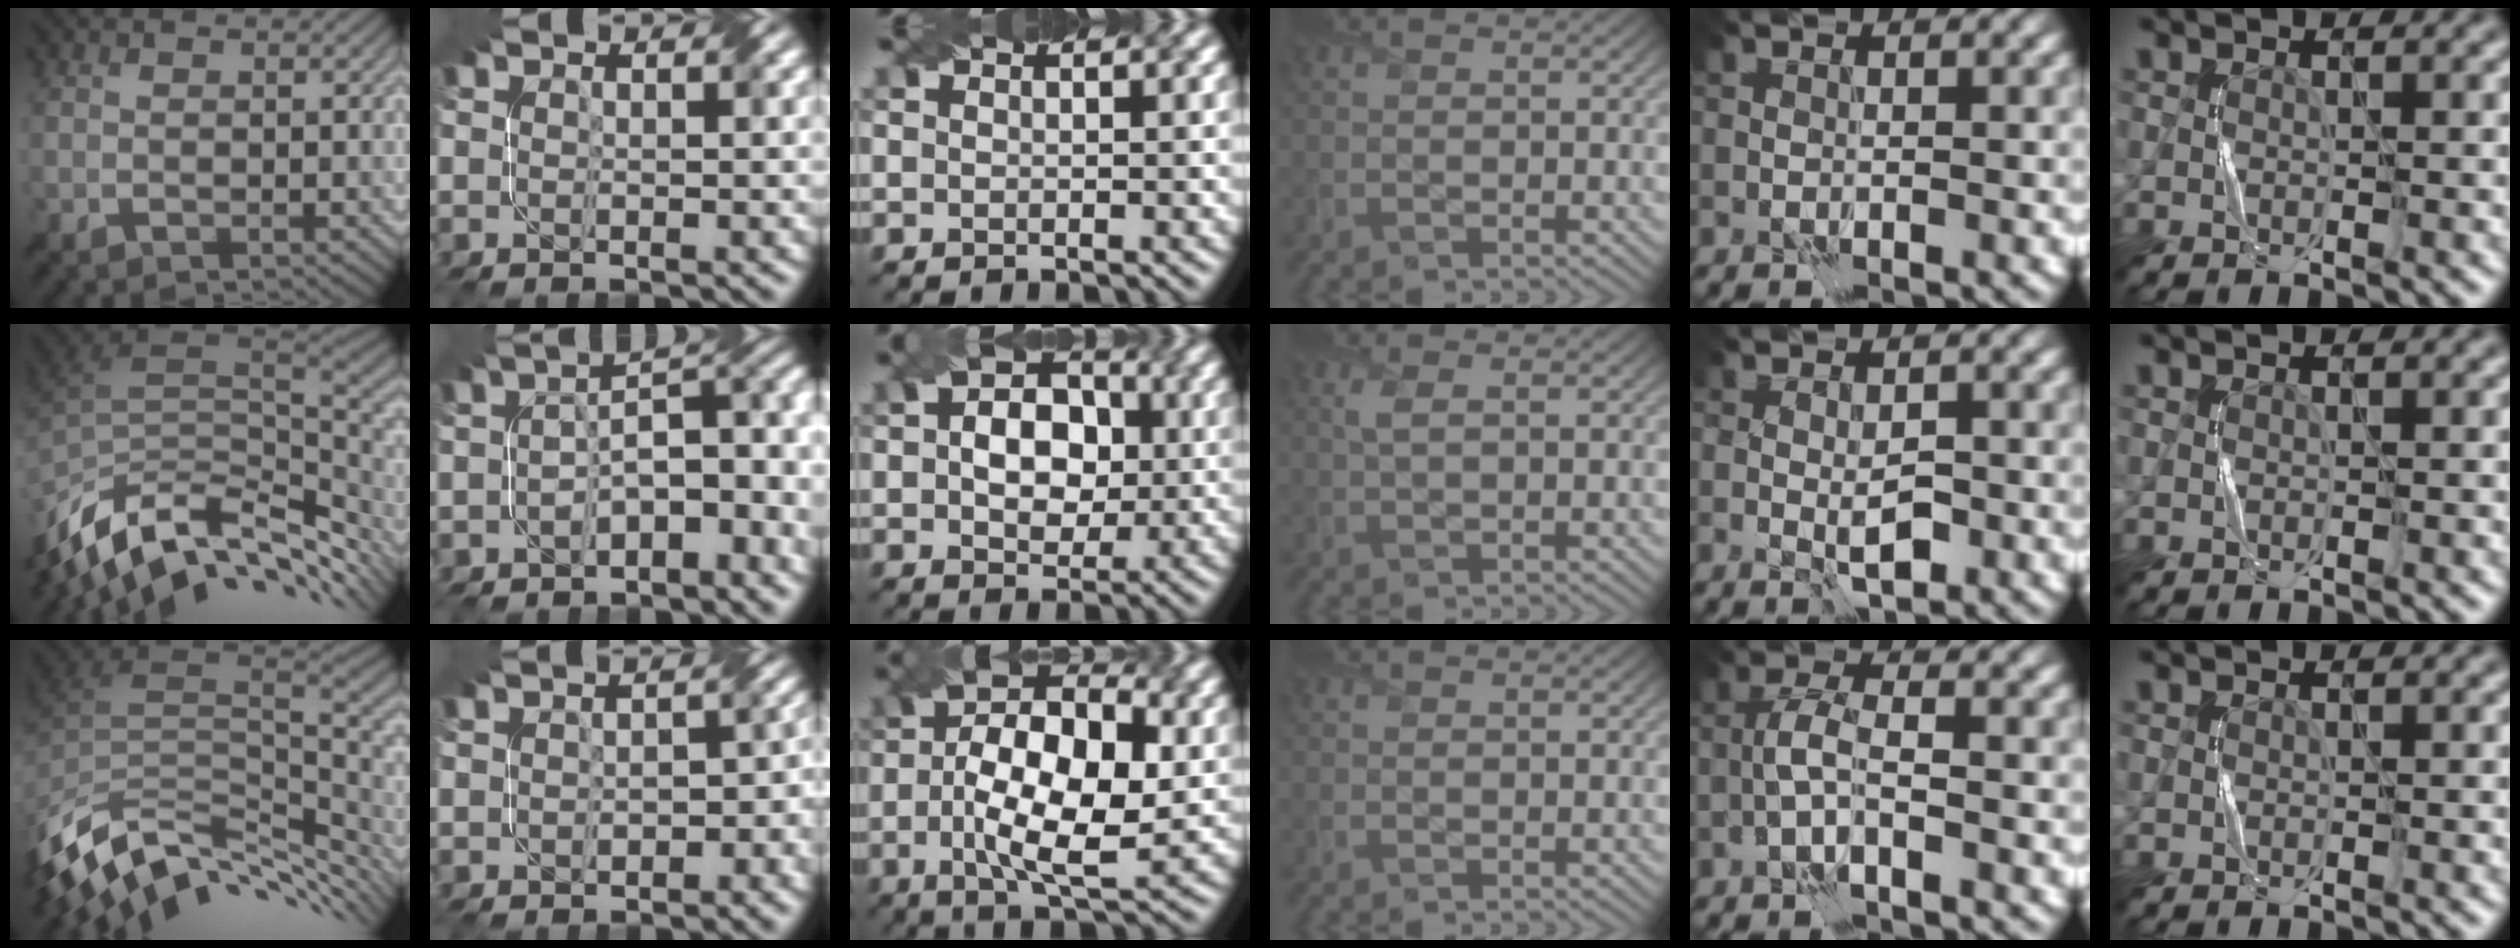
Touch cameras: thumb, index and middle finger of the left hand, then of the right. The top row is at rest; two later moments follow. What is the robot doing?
{"motion": "twist", "object": "screw"}